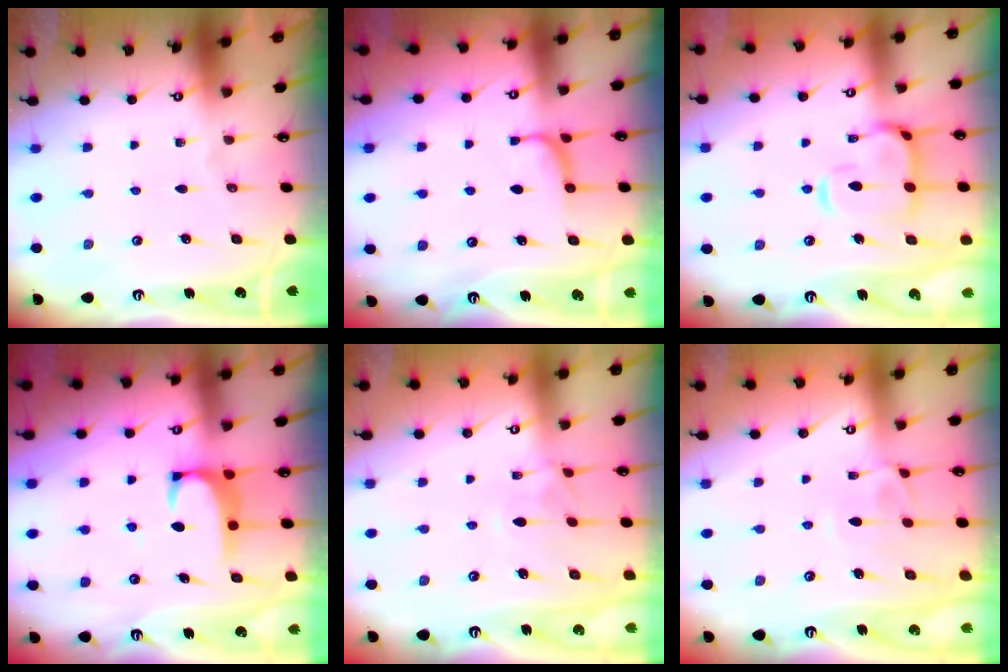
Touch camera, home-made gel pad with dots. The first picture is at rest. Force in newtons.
{"total": 0.7, "press": 0.3, "slide": 0.7}
{"total": 6.7, "press": 6.5, "slide": 1.4}
{"total": 2.0, "press": 2.0, "slide": 0.3}
{"total": 1.6, "press": 1.4, "slide": 0.7}
{"total": 1.6, "press": 1.3, "slide": 1.0}